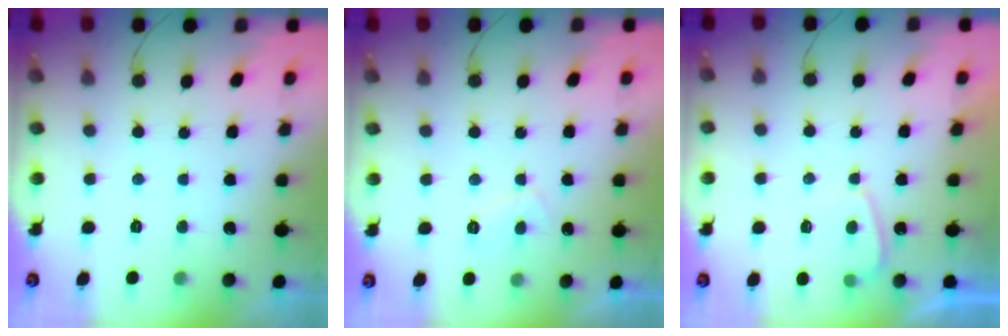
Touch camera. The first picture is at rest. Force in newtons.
{"total": 3.4, "press": 3.3, "slide": 0.8}
{"total": 1.2, "press": 1.1, "slide": 0.6}